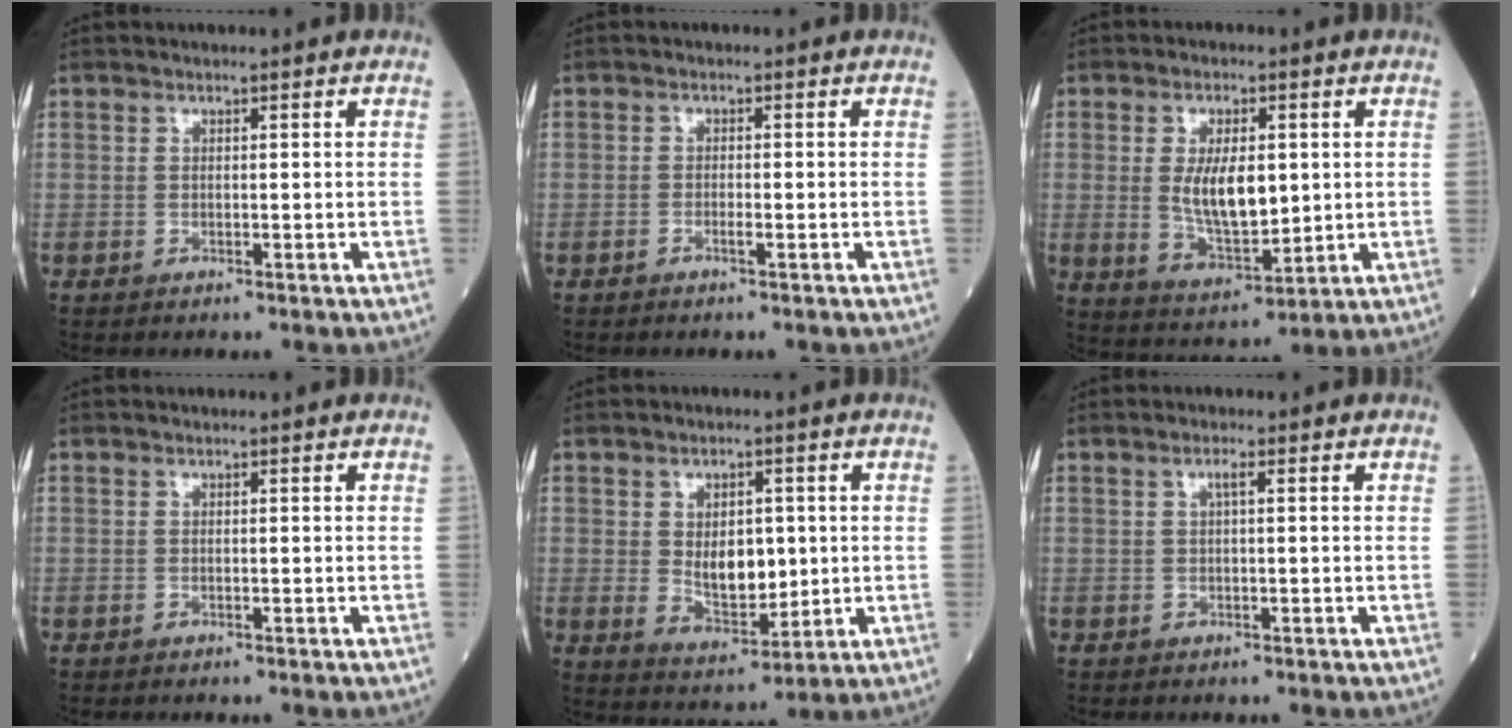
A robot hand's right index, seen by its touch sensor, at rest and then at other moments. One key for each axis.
{"total": 1.0, "fx": -0.6, "fy": -0.1, "fz": 0.7, "tx": -0.014, "ty": 0.001, "tz": -0.013}
{"total": 9.2, "fx": 1.0, "fy": 3.6, "fz": 8.4, "tx": -0.163, "ty": -0.009, "tz": 0.025}
{"total": 0.0}
{"total": 7.5, "fx": 0.6, "fy": 4.0, "fz": 6.3, "tx": -0.105, "ty": -0.005, "tz": 0.022}
{"total": 1.1, "fx": 0.3, "fy": 0.0, "fz": 1.1, "tx": -0.022, "ty": 0.003, "tz": 0.004}